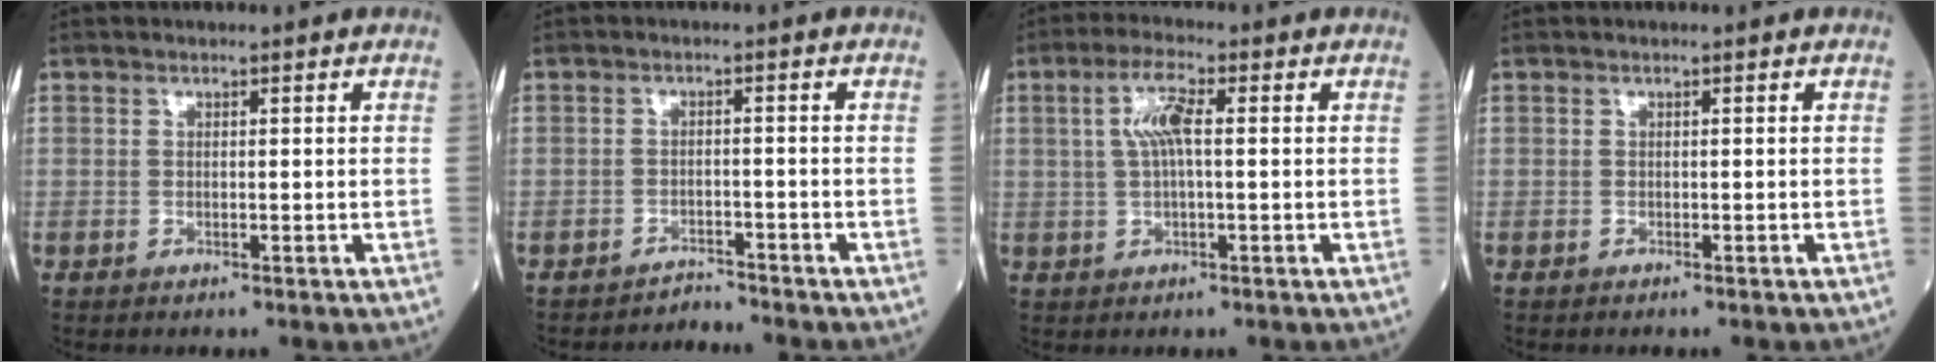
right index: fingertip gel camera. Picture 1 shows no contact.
{"total": 2.6, "force": [-2.2, -0.3, -1.2], "torque": [0.026, -0.007, -0.034]}
{"total": 5.0, "force": [0.9, 0.9, 4.9], "torque": [-0.103, 0.012, 0.017]}
{"total": 0.7, "force": [-0.6, 0.2, 0.3], "torque": [-0.007, -0.001, -0.008]}